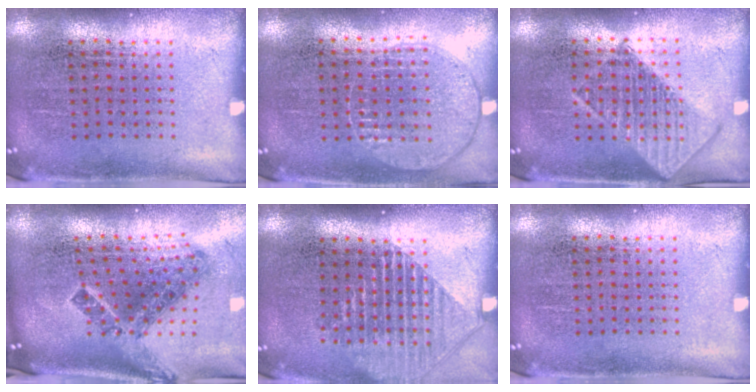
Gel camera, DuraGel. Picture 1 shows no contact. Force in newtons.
{"total": 1.0, "press": 0.9, "slide": 0.4}
{"total": 1.4, "press": 1.4, "slide": 0.2}
{"total": 2.1, "press": 1.3, "slide": 1.6}
{"total": 1.6, "press": 1.4, "slide": 0.7}
{"total": 0.0}